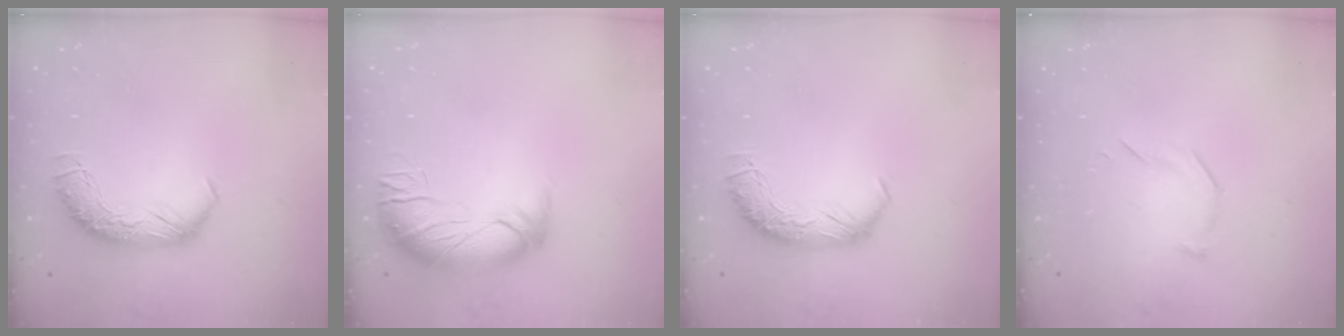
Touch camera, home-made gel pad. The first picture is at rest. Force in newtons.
{"total": 2.7, "press": 1.2, "slide": 2.4}
{"total": 0.0}
{"total": 7.1, "press": 7.1, "slide": 0.8}